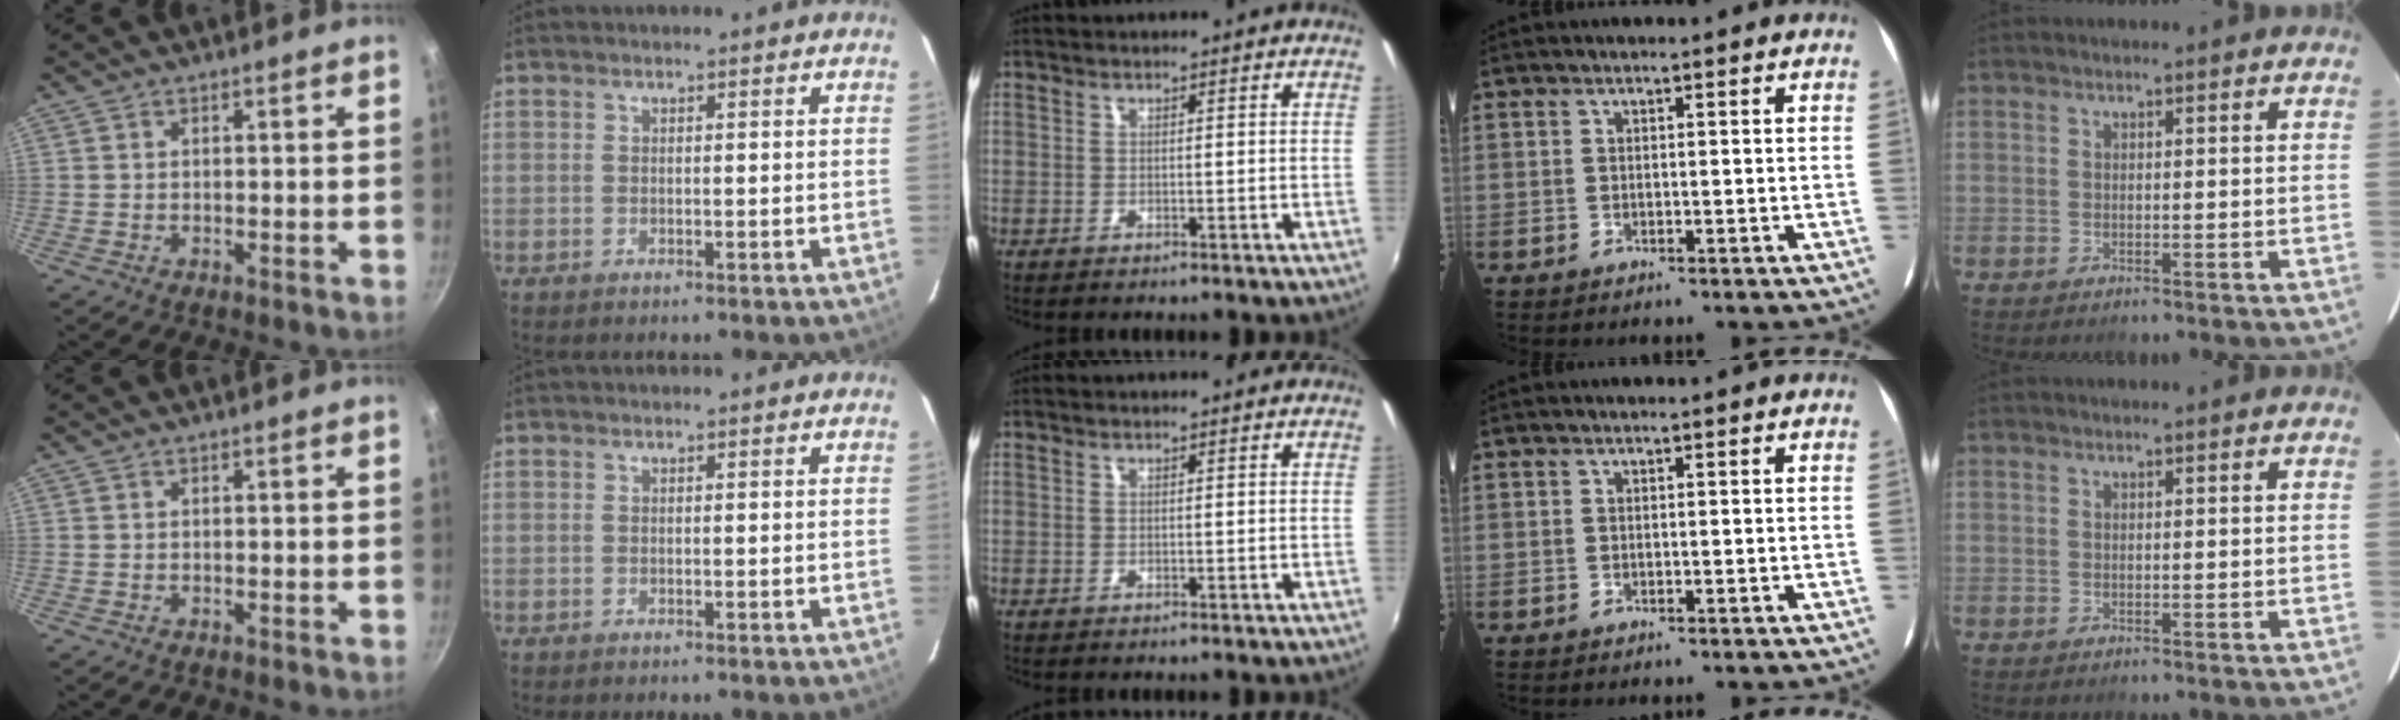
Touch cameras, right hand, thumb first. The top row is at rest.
{}